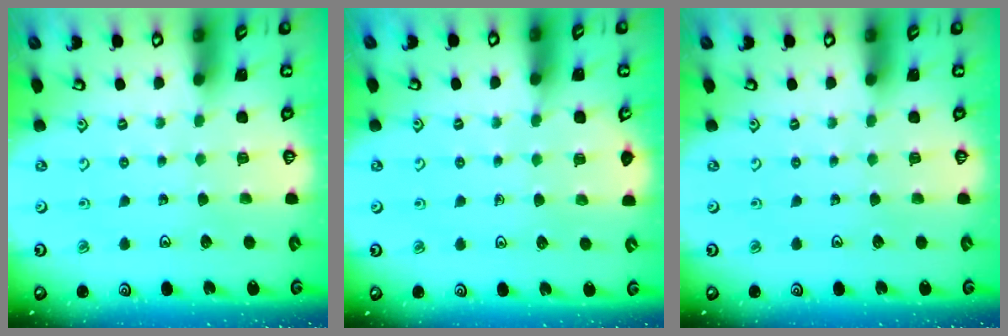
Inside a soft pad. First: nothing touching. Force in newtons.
{"total": 4.8, "press": 4.3, "slide": 2.2}
{"total": 0.0}